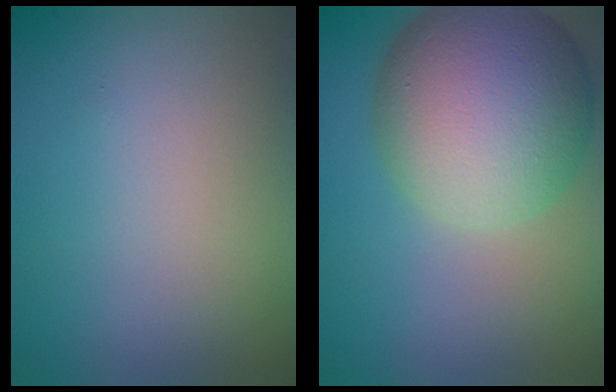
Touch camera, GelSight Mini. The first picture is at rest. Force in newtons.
{"total": 10.9, "press": 10.9, "slide": 0.5}